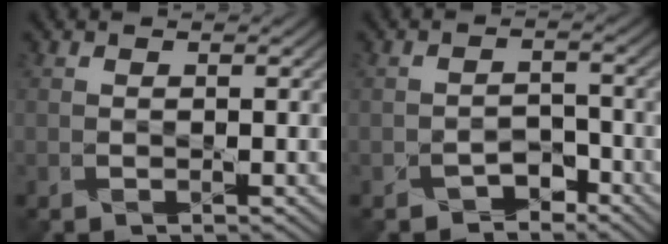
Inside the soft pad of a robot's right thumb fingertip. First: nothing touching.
{"total": 2.7, "force": [-2.3, 1.4, 0.5], "torque": [-0.002, 0.008, -0.041]}